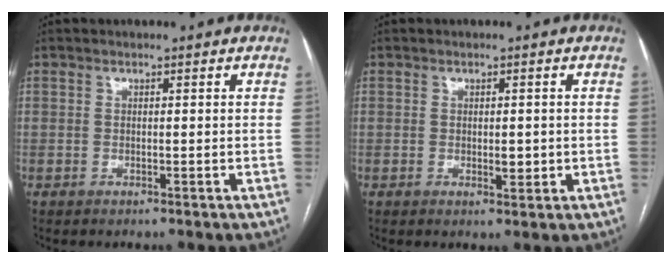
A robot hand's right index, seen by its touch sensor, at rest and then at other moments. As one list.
[{"total": 2.1, "force": [-0.1, 0.9, 1.9], "torque": [-0.028, -0.003, 0.002]}]